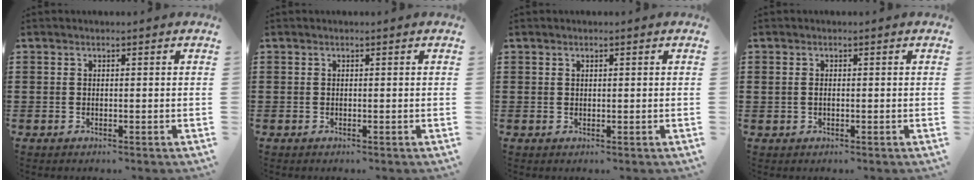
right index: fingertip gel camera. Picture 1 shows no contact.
{"total": 0.0}
{"total": 0.5, "force": [0.3, 0.3, 0.3], "torque": [-0.007, 0.001, 0.007]}
{"total": 0.9, "force": [0.0, 0.5, 0.7], "torque": [-0.017, 0.003, -0.001]}